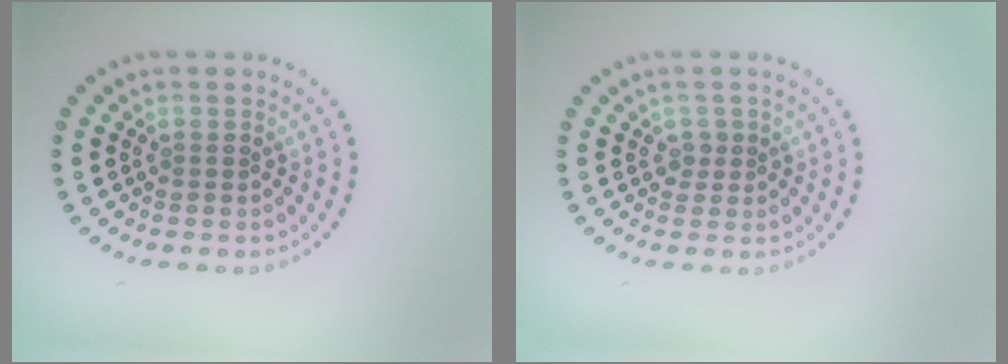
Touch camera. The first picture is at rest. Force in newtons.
{"total": 1.0, "press": 0.9, "slide": 0.6}